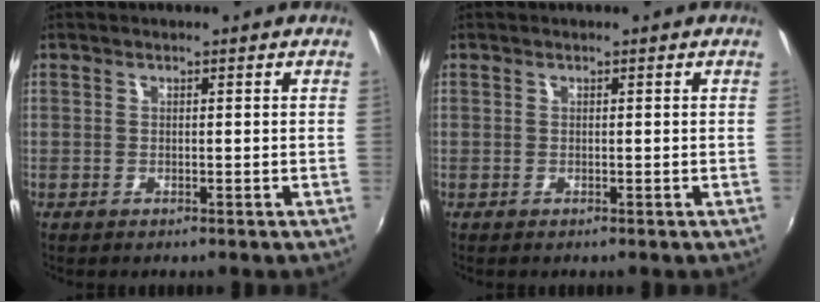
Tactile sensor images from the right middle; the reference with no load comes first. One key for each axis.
{"total": 0.0}